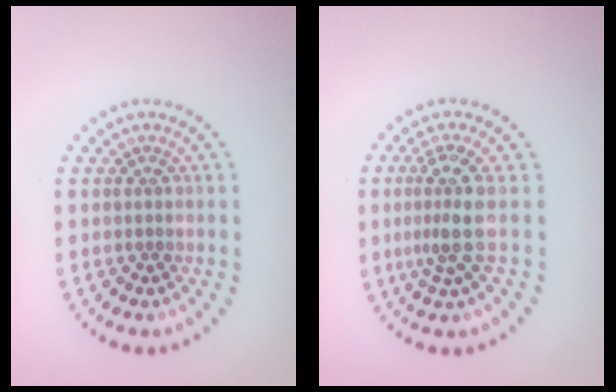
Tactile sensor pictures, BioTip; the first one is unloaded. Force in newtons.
{"total": 3.0, "press": 2.2, "slide": 2.1}